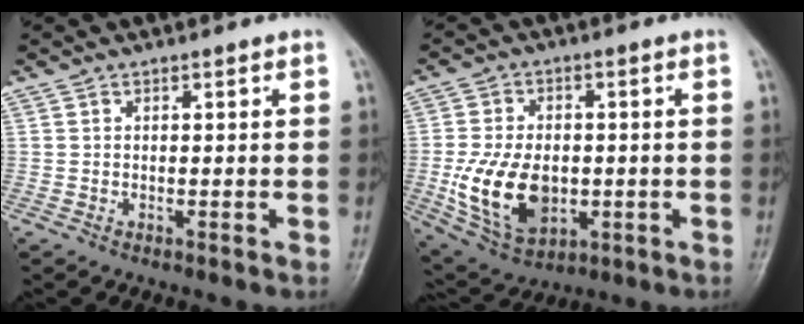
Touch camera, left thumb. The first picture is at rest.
{"total": 14.1, "force": [-1.9, 9.3, 10.4], "torque": [-0.176, -0.007, -0.018]}